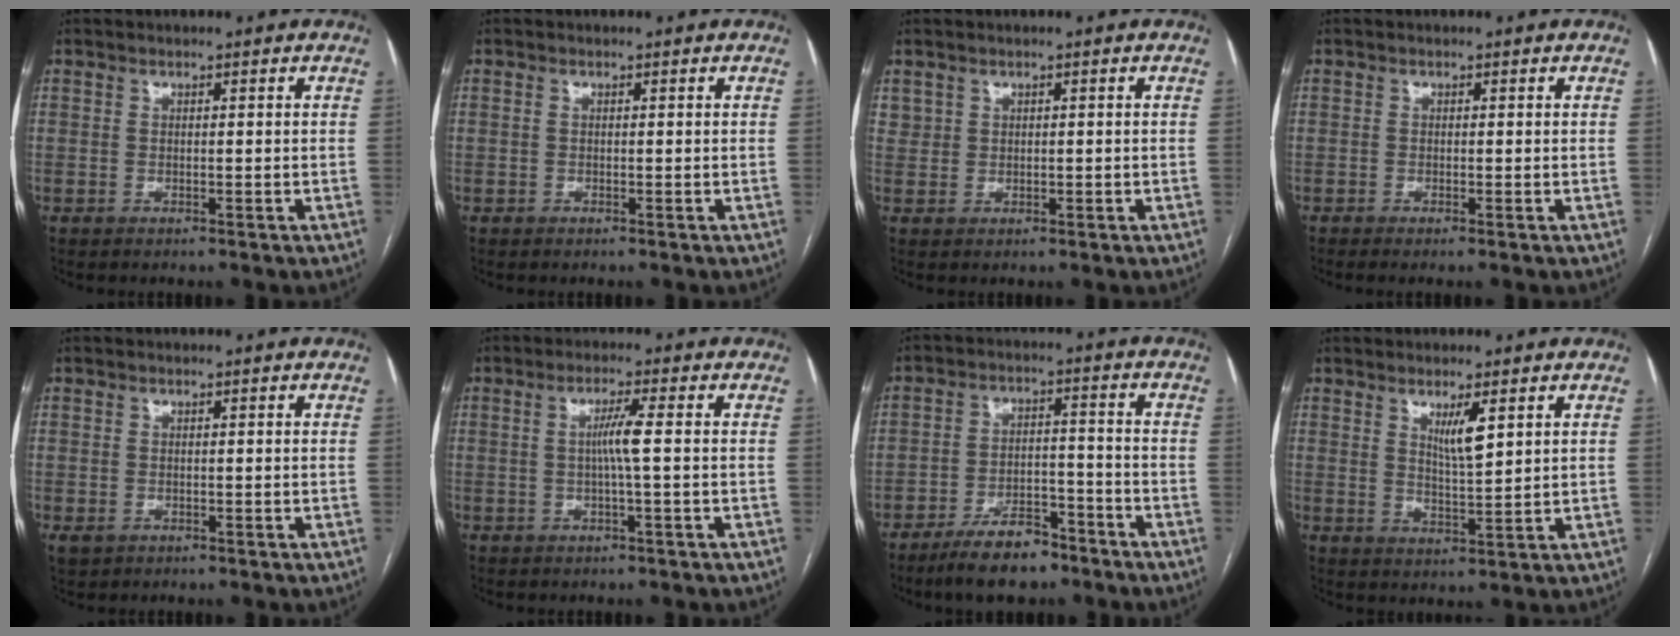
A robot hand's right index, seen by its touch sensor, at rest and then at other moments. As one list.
[{"total": 0.0}, {"total": 1.6, "force": [0.8, 1.4, 0.1], "torque": [0.006, 0.006, 0.012]}, {"total": 0.8, "force": [-0.5, 0.0, 0.6], "torque": [-0.014, -0.001, -0.010]}, {"total": 1.4, "force": [-0.4, 1.2, 0.6], "torque": [-0.011, 0.001, 0.001]}, {"total": 3.6, "force": [0.0, -0.6, 3.6], "torque": [-0.068, 0.003, 0.000]}, {"total": 9.0, "force": [-6.9, 3.2, 4.9], "torque": [-0.085, -0.001, -0.119]}, {"total": 4.4, "force": [2.2, 0.5, 3.8], "torque": [-0.069, -0.010, 0.043]}]